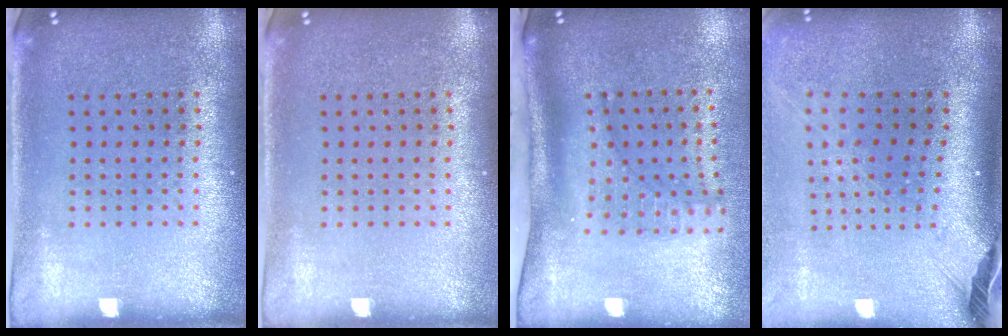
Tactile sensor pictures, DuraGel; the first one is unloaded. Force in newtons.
{"total": 0.0}
{"total": 2.1, "press": 1.5, "slide": 1.4}
{"total": 2.6, "press": 1.8, "slide": 1.8}